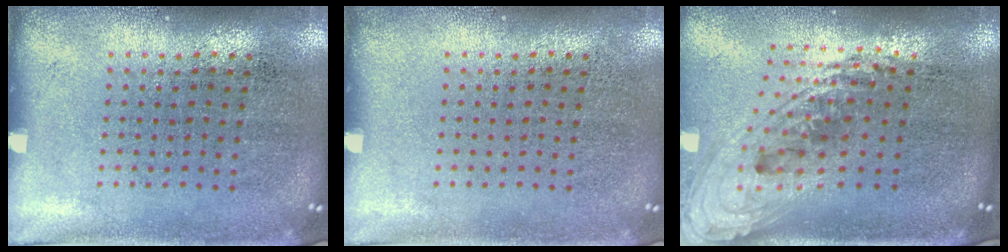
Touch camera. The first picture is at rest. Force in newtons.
{"total": 0.0}
{"total": 2.4, "press": 1.7, "slide": 1.6}